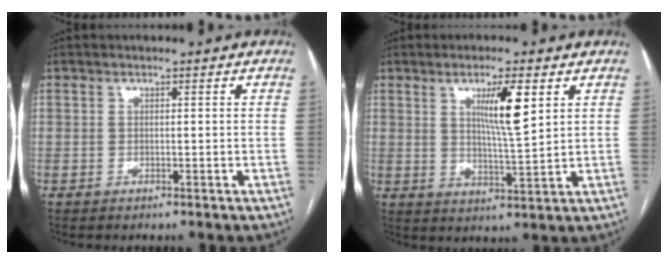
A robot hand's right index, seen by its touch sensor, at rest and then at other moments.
{"total": 7.3, "force": [2.9, 0.4, 6.7], "torque": [-0.118, -0.008, 0.050]}